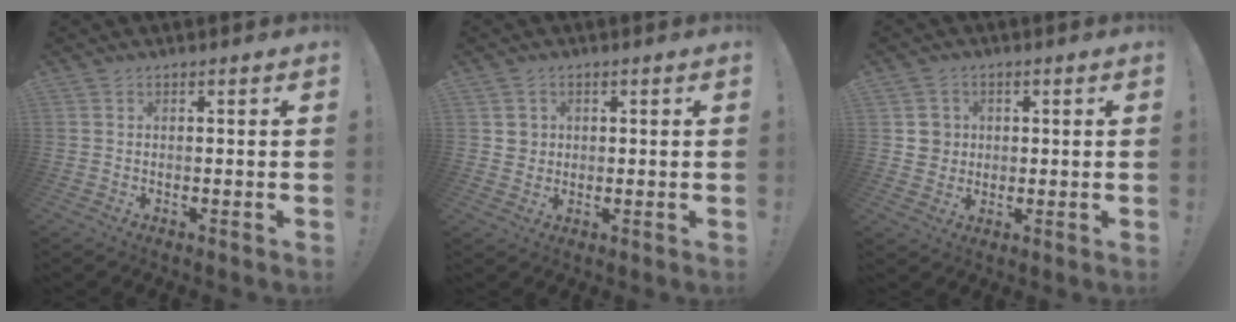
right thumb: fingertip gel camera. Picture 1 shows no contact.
{"total": 3.3, "force": [1.0, 3.1, 0.5], "torque": [0.000, -0.002, 0.018]}
{"total": 5.6, "force": [1.1, 5.4, 0.9], "torque": [0.002, -0.003, 0.023]}